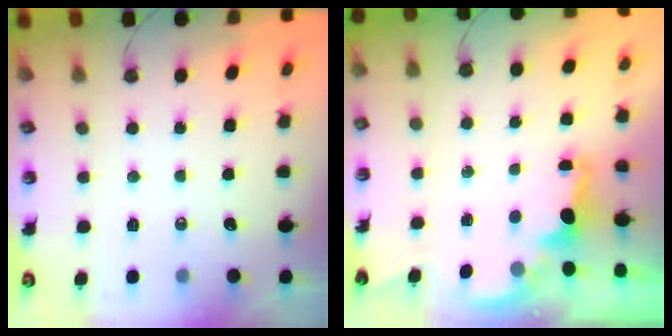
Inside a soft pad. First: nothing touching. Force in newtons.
{"total": 1.7, "press": 1.5, "slide": 0.7}